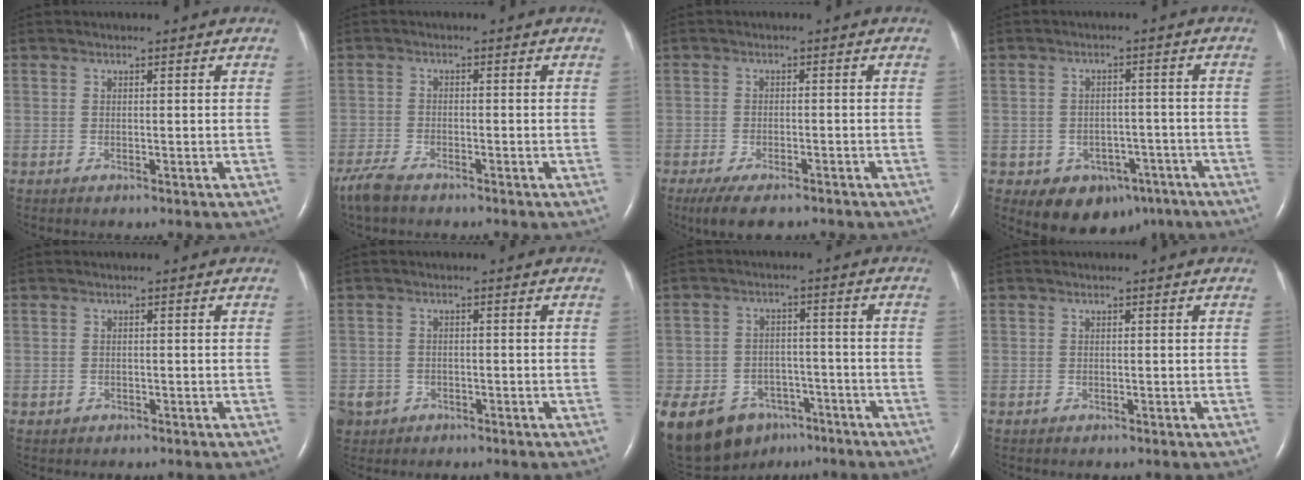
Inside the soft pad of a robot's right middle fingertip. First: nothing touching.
{"total": 4.9, "force": [-4.0, 1.4, 2.4], "torque": [-0.057, -0.013, -0.074]}
{"total": 7.2, "force": [-5.6, 2.2, 4.0], "torque": [-0.065, -0.012, -0.085]}
{"total": 7.9, "force": [-4.6, 5.7, 2.9], "torque": [-0.033, 0.019, -0.053]}
{"total": 0.8, "force": [-0.3, 0.8, 0.1], "torque": [-0.004, 0.003, -0.003]}
{"total": 4.1, "force": [-2.1, 3.5, 0.4], "torque": [-0.014, 0.005, -0.035]}
{"total": 18.8, "force": [-10.8, 13.1, 8.3], "torque": [-0.220, -0.003, -0.153]}
{"total": 0.0}